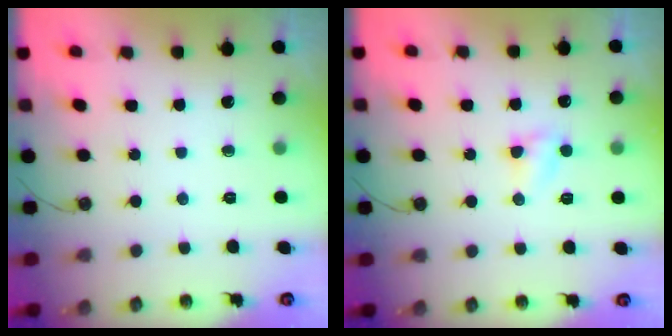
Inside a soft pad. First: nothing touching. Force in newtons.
{"total": 3.5, "press": 3.4, "slide": 0.6}